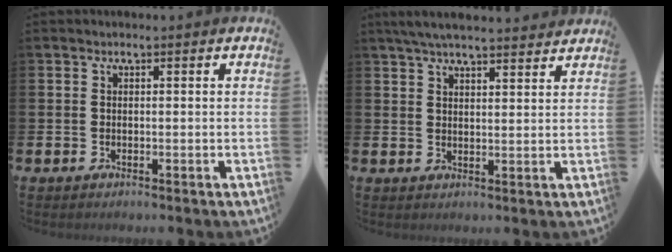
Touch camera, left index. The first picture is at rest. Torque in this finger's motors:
{"motor_torque": [0.85, -1.10, 0.59, 0.11]}